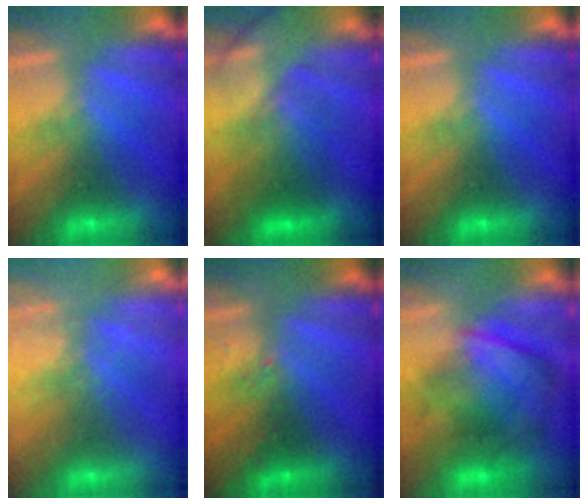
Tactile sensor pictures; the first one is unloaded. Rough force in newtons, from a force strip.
{"total": 2.6}
{"total": 0.0}
{"total": 2.1}
{"total": 2.9}
{"total": 9.7}